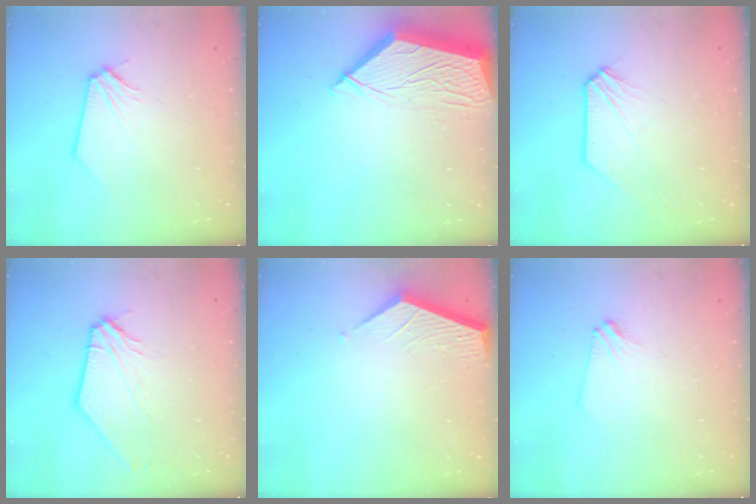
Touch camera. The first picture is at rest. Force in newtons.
{"total": 6.7, "press": 6.7, "slide": 0.7}
{"total": 0.7, "press": 0.7, "slide": 0.1}
{"total": 7.9, "press": 7.8, "slide": 1.3}
{"total": 3.6, "press": 3.6, "slide": 0.4}
{"total": 2.9, "press": 2.9, "slide": 0.5}